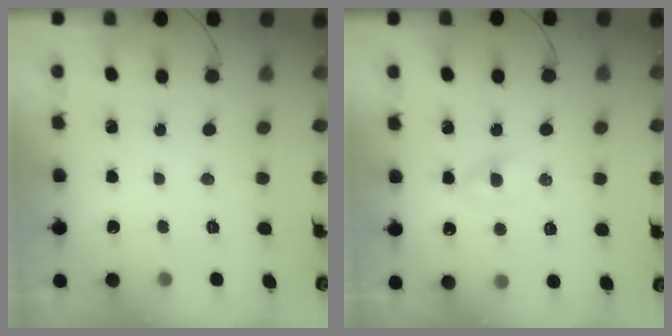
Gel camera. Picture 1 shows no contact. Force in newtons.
{"total": 2.7, "press": 2.5, "slide": 0.9}